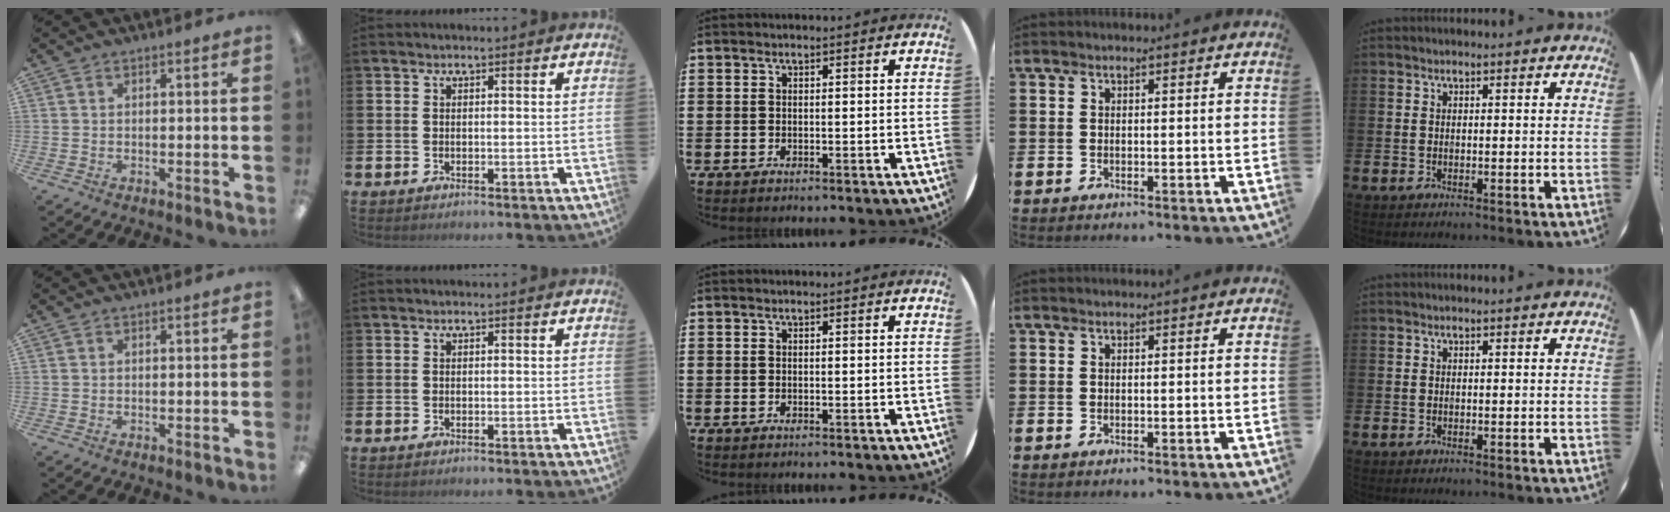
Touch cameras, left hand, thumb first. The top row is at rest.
{}